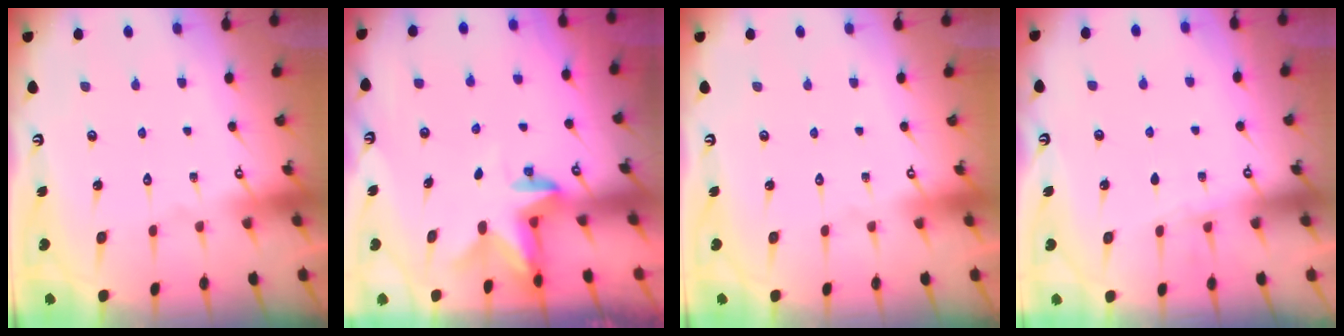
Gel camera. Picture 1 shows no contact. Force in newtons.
{"total": 2.8, "press": 2.8, "slide": 0.6}
{"total": 0.0}
{"total": 2.7, "press": 2.6, "slide": 0.7}